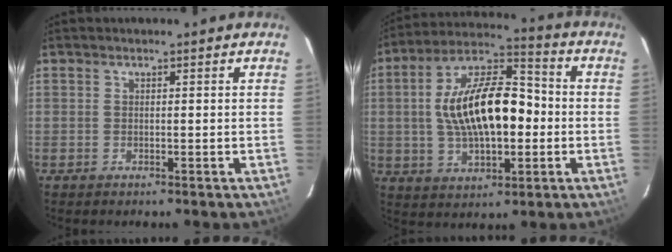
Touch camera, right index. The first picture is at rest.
{"total": 17.9, "force": [-0.6, 8.3, 15.9], "torque": [-0.287, 0.021, -0.011]}